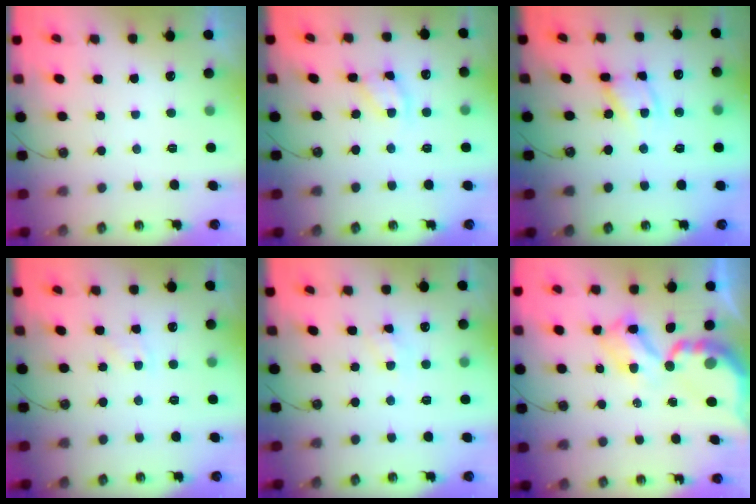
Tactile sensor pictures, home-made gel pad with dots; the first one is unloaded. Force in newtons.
{"total": 9.5, "press": 9.4, "slide": 0.6}
{"total": 9.3, "press": 9.2, "slide": 0.7}
{"total": 3.3, "press": 3.3, "slide": 0.5}
{"total": 4.9, "press": 4.8, "slide": 0.7}
{"total": 9.7, "press": 9.6, "slide": 0.6}